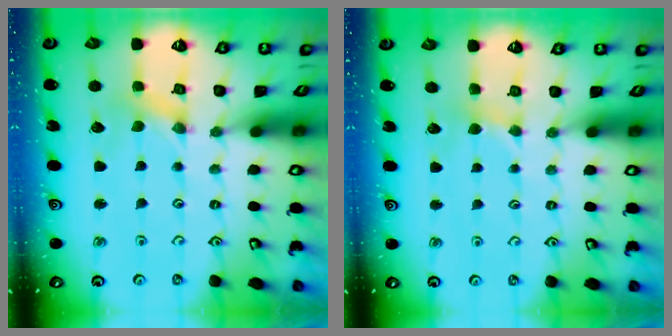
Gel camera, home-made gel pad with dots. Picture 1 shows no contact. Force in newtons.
{"total": 1.8, "press": 1.8, "slide": 0.3}